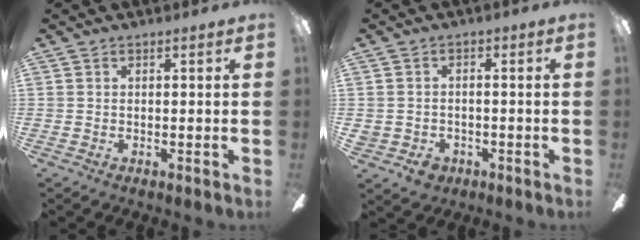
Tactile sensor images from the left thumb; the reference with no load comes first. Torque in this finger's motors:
{"motor_torque": [0.26, 0.27, 0.28, 0.42, 0.01]}